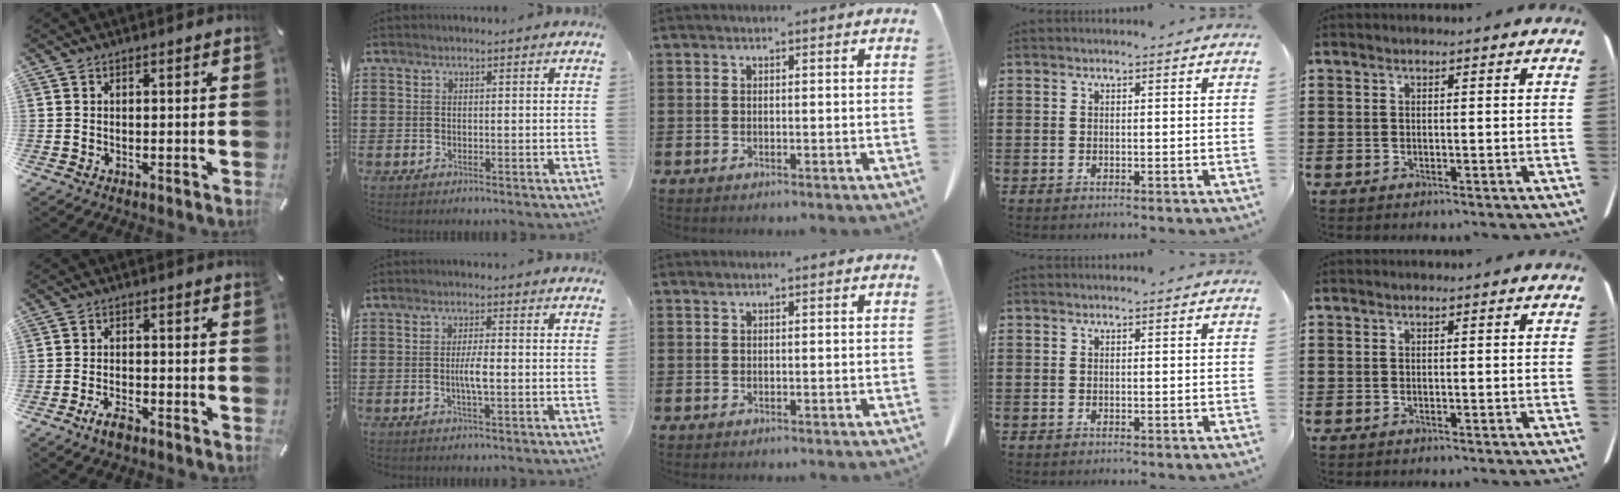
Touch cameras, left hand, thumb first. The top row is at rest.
{"thumb": {"total": 4.0, "force": [-2.9, 1.5, 2.3], "torque": [-0.048, 0.011, -0.056]}, "index": {"total": 3.4, "force": [-0.5, 0.6, 3.3], "torque": [-0.066, -0.003, -0.012]}}